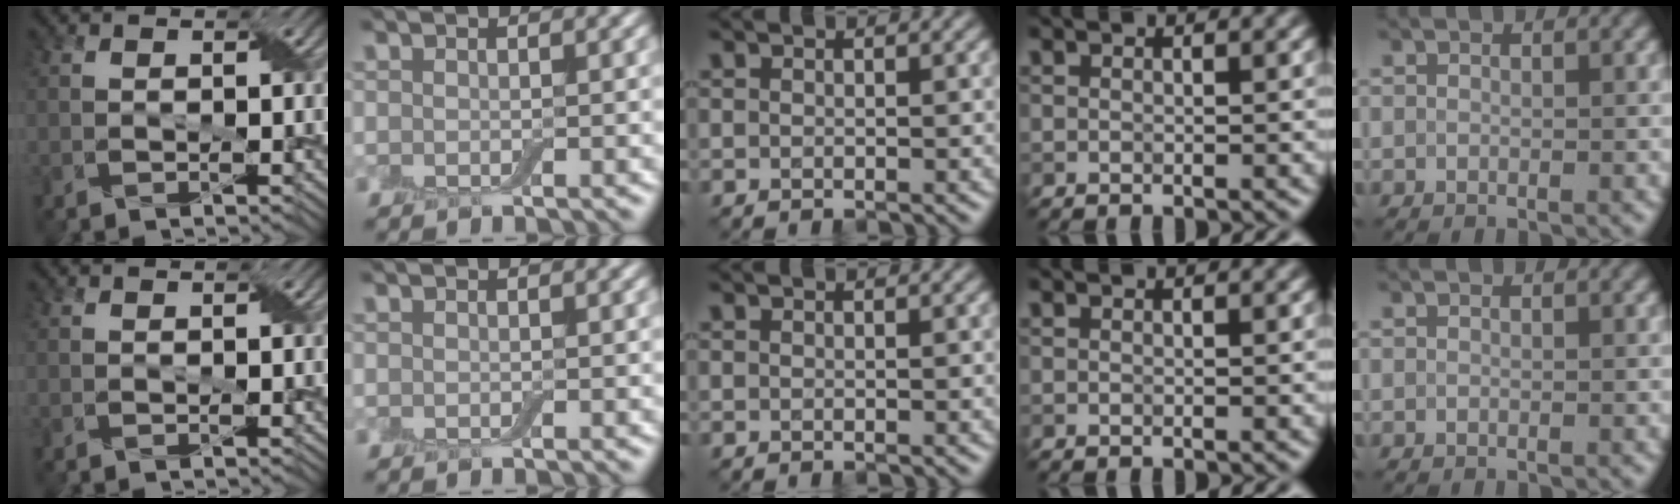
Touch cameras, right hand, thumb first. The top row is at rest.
{}